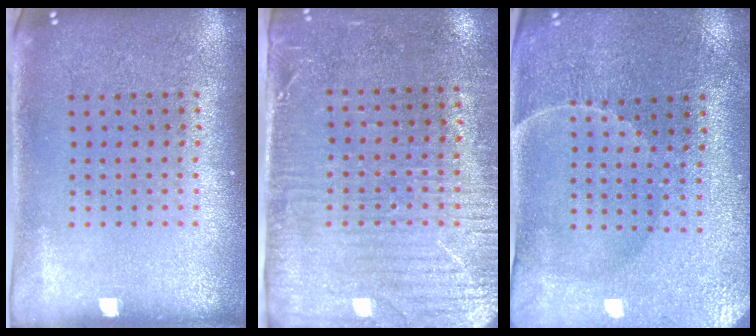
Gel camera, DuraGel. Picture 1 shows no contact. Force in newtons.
{"total": 3.2, "press": 2.8, "slide": 1.6}
{"total": 0.9, "press": 0.8, "slide": 0.3}